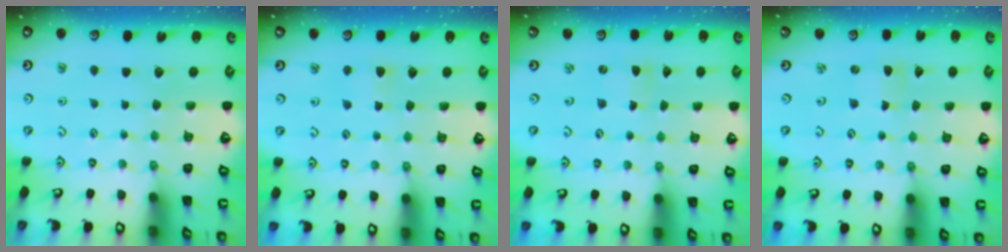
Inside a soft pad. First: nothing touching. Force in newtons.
{"total": 2.8, "press": 2.7, "slide": 0.5}
{"total": 0.6, "press": 0.6, "slide": 0.0}
{"total": 0.6, "press": 0.6, "slide": 0.0}